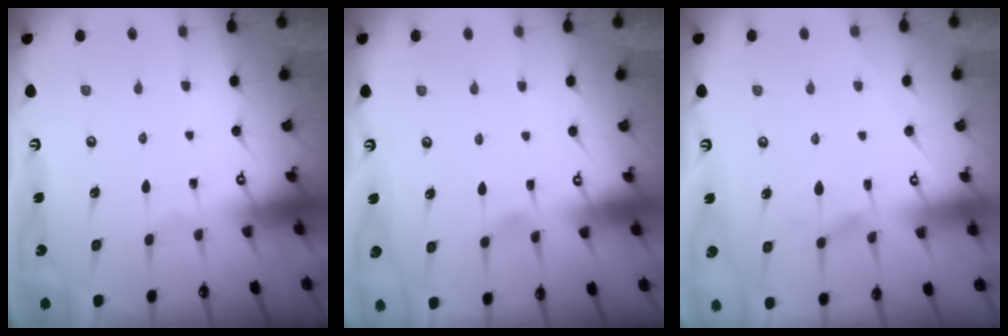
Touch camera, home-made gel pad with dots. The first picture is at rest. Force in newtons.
{"total": 3.3, "press": 3.3, "slide": 0.4}
{"total": 1.4, "press": 1.0, "slide": 1.0}